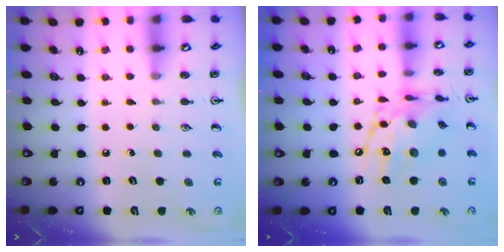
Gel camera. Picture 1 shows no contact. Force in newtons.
{"total": 14.4, "press": 14.4, "slide": 1.1}